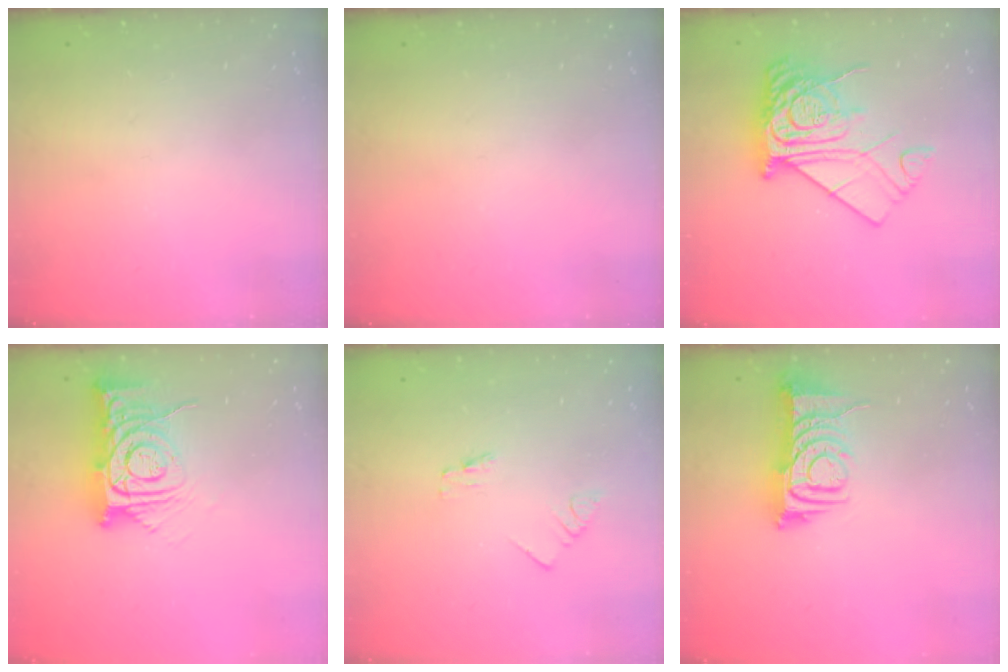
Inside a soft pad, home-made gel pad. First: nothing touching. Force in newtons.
{"total": 0.0}
{"total": 15.6, "press": 15.5, "slide": 1.9}
{"total": 12.0, "press": 11.9, "slide": 1.2}
{"total": 0.0}
{"total": 9.0, "press": 8.9, "slide": 1.0}